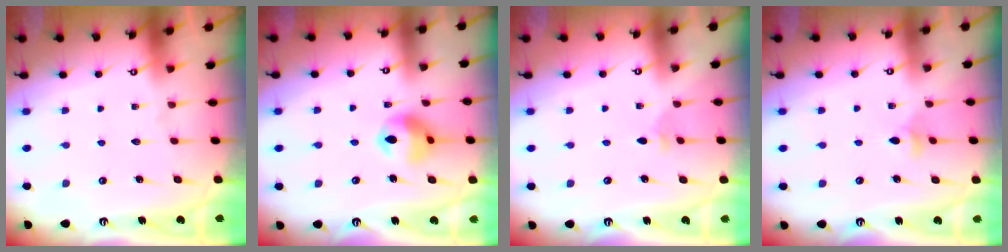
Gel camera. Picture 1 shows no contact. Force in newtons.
{"total": 11.2, "press": 11.1, "slide": 1.5}
{"total": 2.2, "press": 2.2, "slide": 0.6}
{"total": 3.6, "press": 3.6, "slide": 0.8}